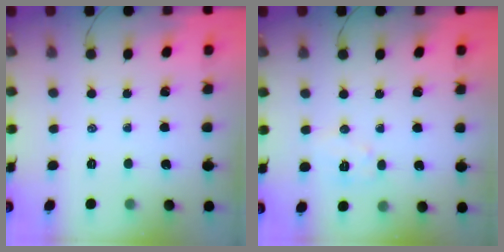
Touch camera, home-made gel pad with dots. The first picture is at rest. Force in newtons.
{"total": 6.1, "press": 6.0, "slide": 1.1}